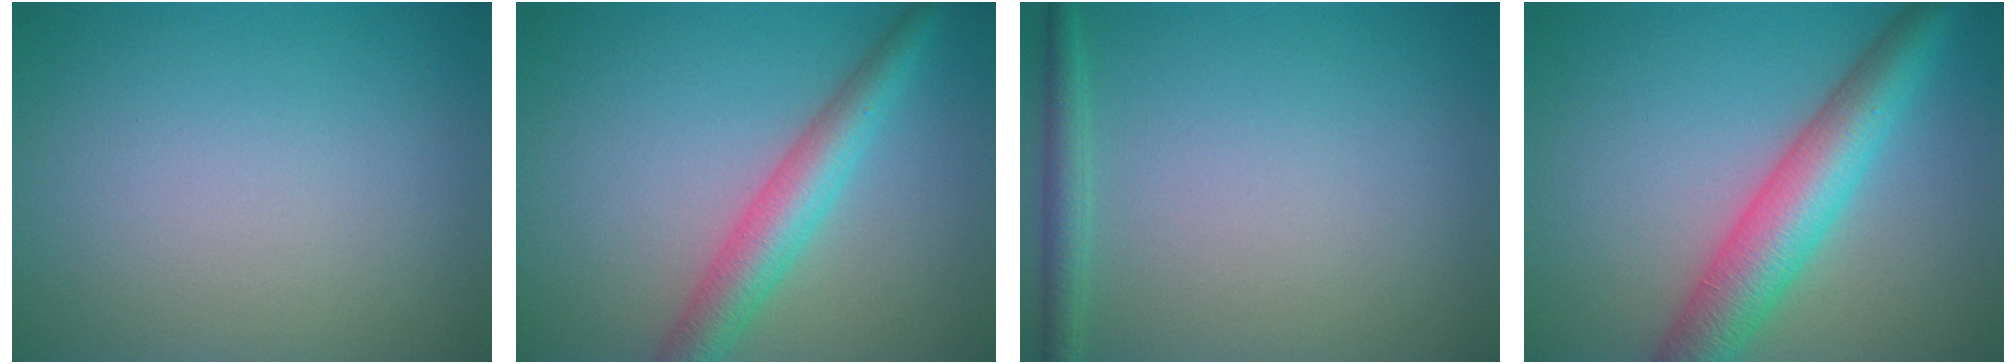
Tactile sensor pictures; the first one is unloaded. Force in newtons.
{"total": 4.6, "press": 4.6, "slide": 0.1}
{"total": 1.7, "press": 1.7, "slide": 0.1}
{"total": 6.7, "press": 6.7, "slide": 0.3}